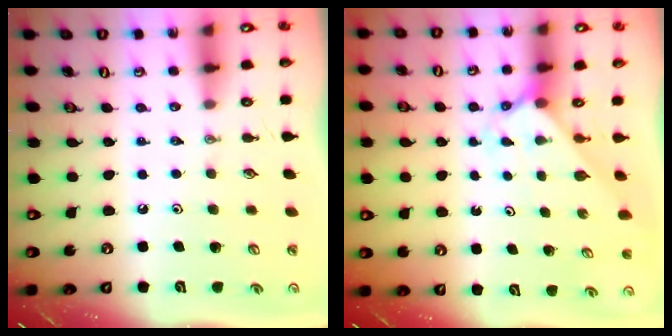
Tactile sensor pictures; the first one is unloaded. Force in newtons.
{"total": 2.3, "press": 2.3, "slide": 0.2}